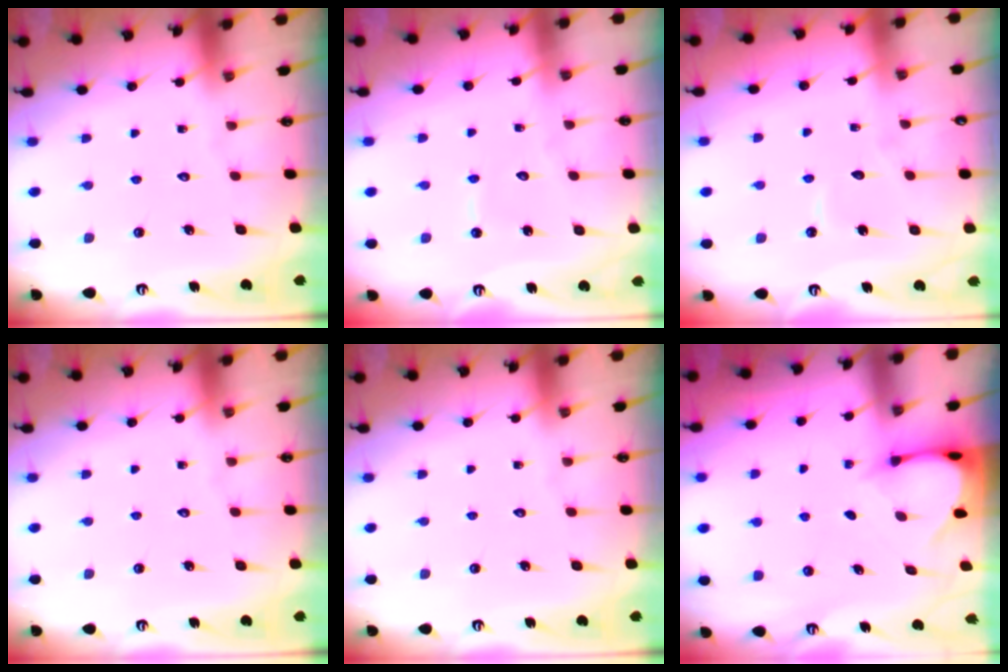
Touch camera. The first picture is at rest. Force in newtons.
{"total": 4.3, "press": 4.3, "slide": 0.4}
{"total": 3.7, "press": 3.7, "slide": 0.3}
{"total": 0.0}
{"total": 0.0}
{"total": 3.1, "press": 3.1, "slide": 0.2}